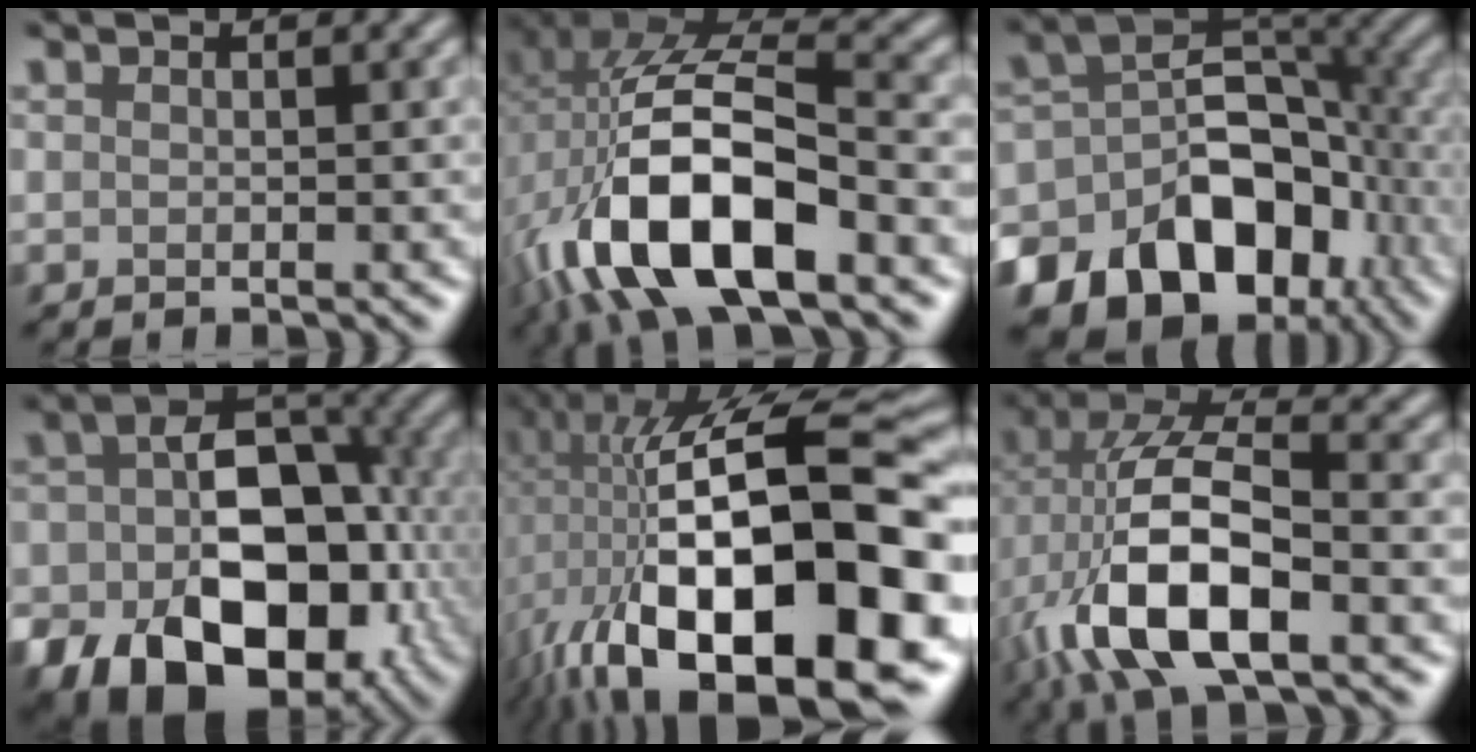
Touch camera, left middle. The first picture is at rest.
{"total": 15.3, "force": [-5.0, 7.2, 12.5], "torque": [-0.253, -0.005, -0.089]}
{"total": 15.3, "force": [-7.4, 10.1, 8.8], "torque": [-0.158, -0.013, -0.116]}
{"total": 17.0, "force": [-5.9, 11.2, 11.3], "torque": [-0.159, -0.032, -0.079]}
{"total": 21.1, "force": [-3.0, 9.8, 18.5], "torque": [-0.323, 0.003, -0.044]}
{"total": 12.1, "force": [-3.4, 5.6, 10.2], "torque": [-0.224, -0.004, -0.065]}